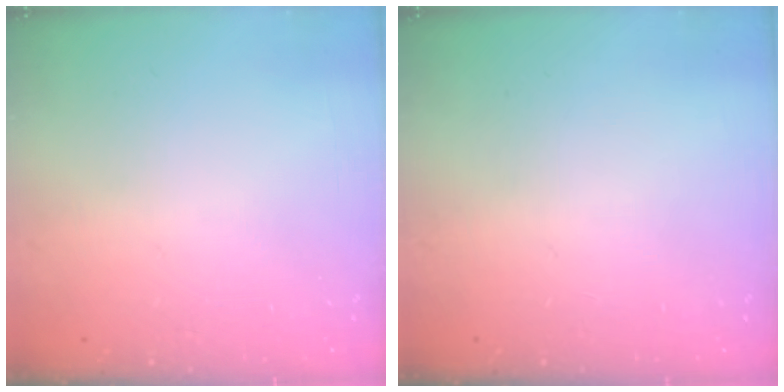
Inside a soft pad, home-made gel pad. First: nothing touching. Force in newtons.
{"total": 0.0}